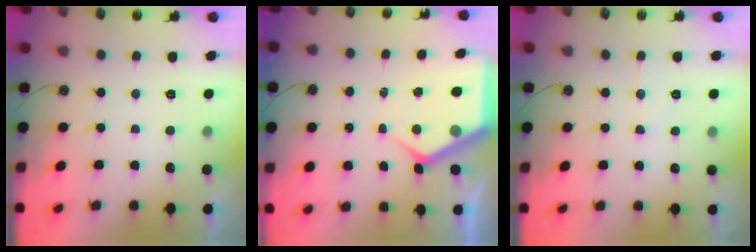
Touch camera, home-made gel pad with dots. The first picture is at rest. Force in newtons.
{"total": 7.2, "press": 7.2, "slide": 0.6}
{"total": 5.5, "press": 5.5, "slide": 0.2}